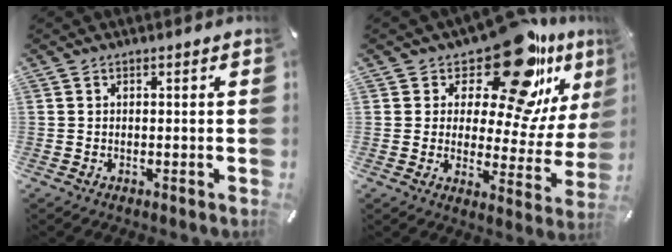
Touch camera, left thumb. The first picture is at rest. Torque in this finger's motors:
{"motor_torque": [2.16, 2.06, 1.33, -1.34, 0.24]}